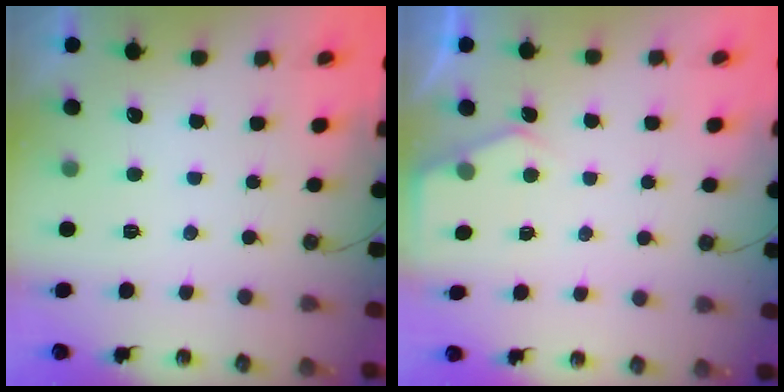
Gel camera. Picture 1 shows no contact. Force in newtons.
{"total": 3.9, "press": 3.9, "slide": 0.5}